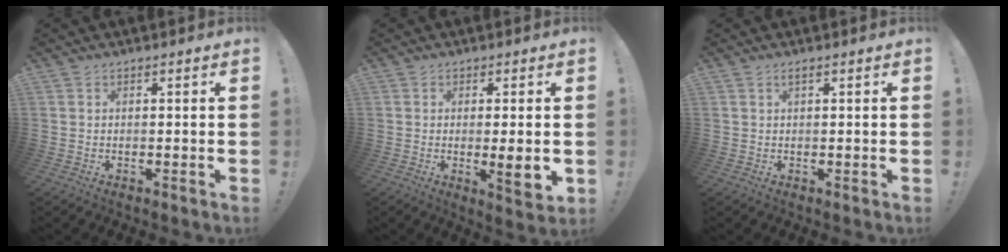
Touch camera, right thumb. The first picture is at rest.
{"total": 6.5, "force": [-0.7, 0.6, 6.5], "torque": [-0.086, -0.011, -0.011]}
{"total": 1.1, "force": [0.4, 0.1, 1.0], "torque": [-0.025, 0.003, 0.007]}